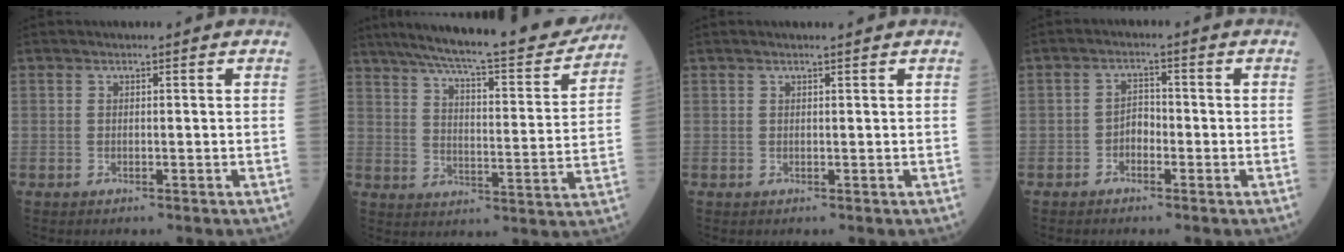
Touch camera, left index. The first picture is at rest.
{"total": 24.2, "force": [21.0, 3.0, 11.7], "torque": [-0.189, -0.019, 0.282]}
{"total": 1.0, "force": [0.9, -0.2, 0.5], "torque": [-0.009, 0.003, 0.016]}
{"total": 2.3, "force": [-1.2, 1.3, 1.4], "torque": [-0.019, 0.005, -0.026]}